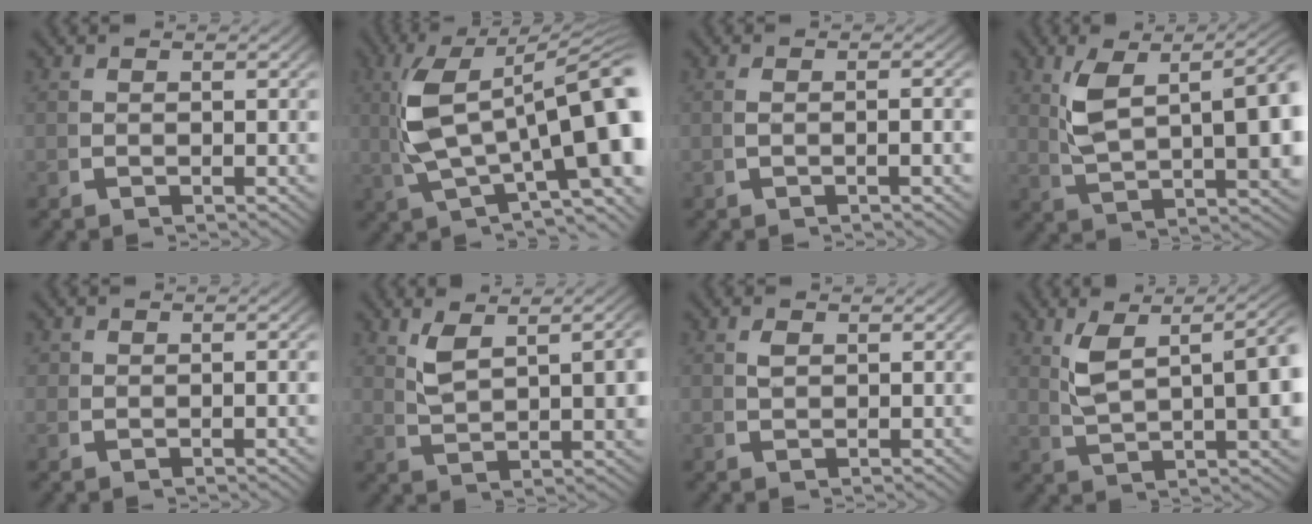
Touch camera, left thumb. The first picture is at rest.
{"total": 13.8, "force": [0.0, 6.5, 12.2], "torque": [-0.220, -0.010, 0.006]}
{"total": 1.4, "force": [-0.3, -0.3, 1.3], "torque": [-0.031, 0.003, -0.004]}
{"total": 10.9, "force": [1.8, 5.4, 9.3], "torque": [-0.169, 0.000, 0.039]}
{"total": 1.1, "force": [0.1, 0.9, 0.6], "torque": [-0.016, -0.005, 0.002]}
{"total": 4.6, "force": [1.6, 1.6, 4.0], "torque": [-0.072, -0.005, 0.043]}
{"total": 0.8, "force": [0.5, 0.2, 0.5], "torque": [-0.013, 0.001, 0.013]}
{"total": 9.2, "force": [2.1, 4.2, 7.9], "torque": [-0.137, 0.004, 0.044]}